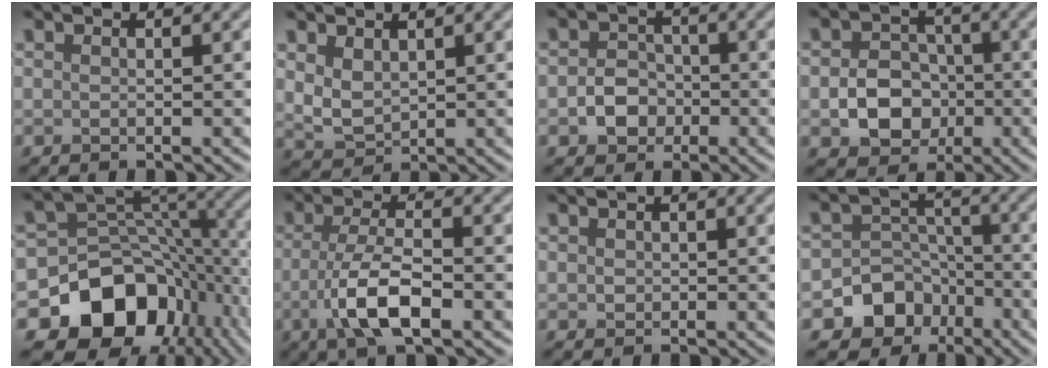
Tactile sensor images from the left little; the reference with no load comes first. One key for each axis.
{"total": 2.6, "fx": 1.2, "fy": 1.6, "fz": 1.7, "tx": -0.039, "ty": -0.004, "tz": 0.030}
{"total": 3.0, "fx": -1.1, "fy": 2.5, "fz": 1.3, "tx": -0.017, "ty": 0.003, "tz": -0.023}
{"total": 5.0, "fx": -1.4, "fy": 4.0, "fz": 2.6, "tx": -0.034, "ty": -0.001, "tz": -0.024}
{"total": 12.9, "fx": -6.1, "fy": 9.6, "fz": 6.0, "tx": -0.116, "ty": -0.013, "tz": -0.102}
{"total": 5.5, "fx": -1.9, "fy": 1.9, "fz": 4.8, "tx": -0.098, "ty": -0.003, "tz": -0.039}
{"total": 0.6, "fx": 0.1, "fy": 0.6, "fz": 0.2, "tx": -0.002, "ty": -0.001, "tz": 0.000}
{"total": 7.3, "fx": -3.9, "fy": 5.9, "fz": 1.8, "tx": -0.007, "ty": 0.000, "tz": -0.090}